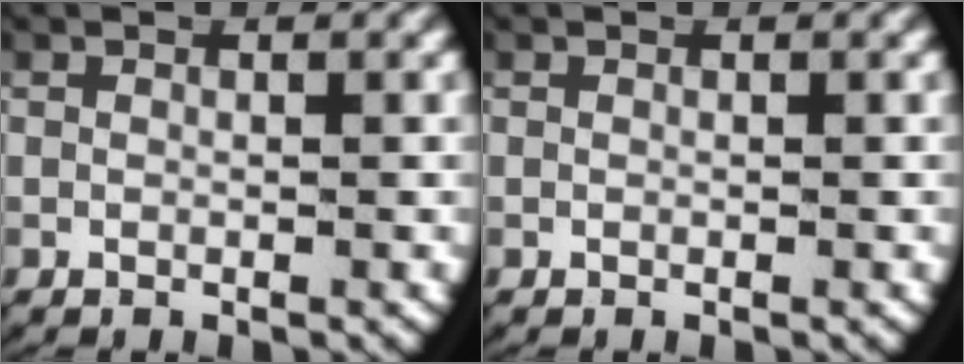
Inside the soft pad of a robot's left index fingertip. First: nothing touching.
{"total": 0.0}